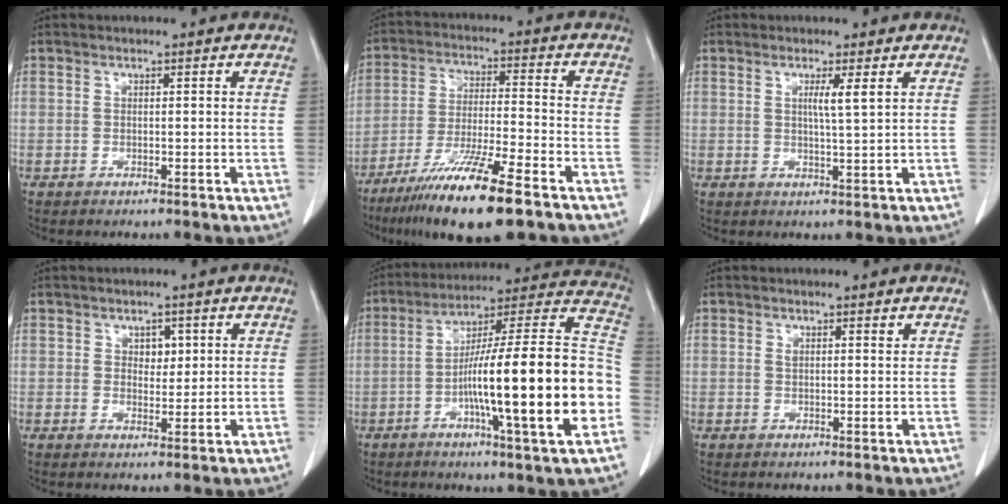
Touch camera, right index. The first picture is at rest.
{"total": 14.1, "force": [-9.2, 0.5, 10.6], "torque": [-0.205, -0.040, -0.165]}
{"total": 2.7, "force": [1.0, -0.4, 2.5], "torque": [-0.046, -0.003, 0.017]}
{"total": 2.3, "force": [0.9, 1.6, 1.4], "torque": [-0.015, -0.001, 0.014]}
{"total": 24.2, "force": [-5.6, 0.4, 23.6], "torque": [-0.313, 0.009, -0.096]}
{"total": 0.9, "force": [0.7, 0.3, 0.4], "torque": [-0.007, 0.000, 0.015]}